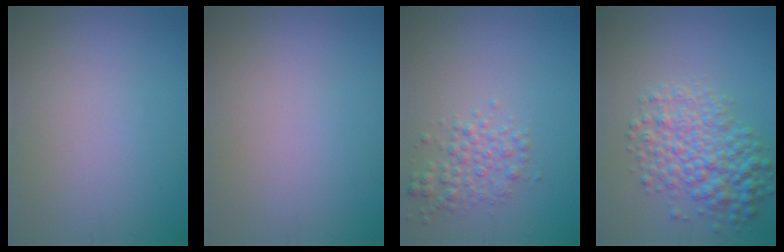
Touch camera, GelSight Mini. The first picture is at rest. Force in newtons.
{"total": 0.0}
{"total": 2.4, "press": 2.4, "slide": 0.0}
{"total": 5.6, "press": 5.6, "slide": 0.1}